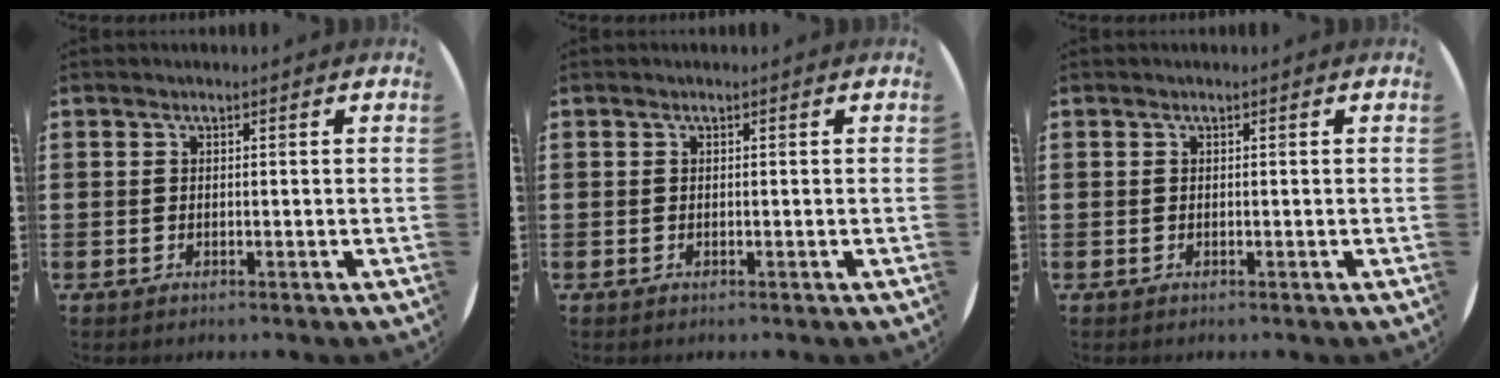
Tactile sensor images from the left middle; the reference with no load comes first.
{"total": 0.0}
{"total": 0.0}